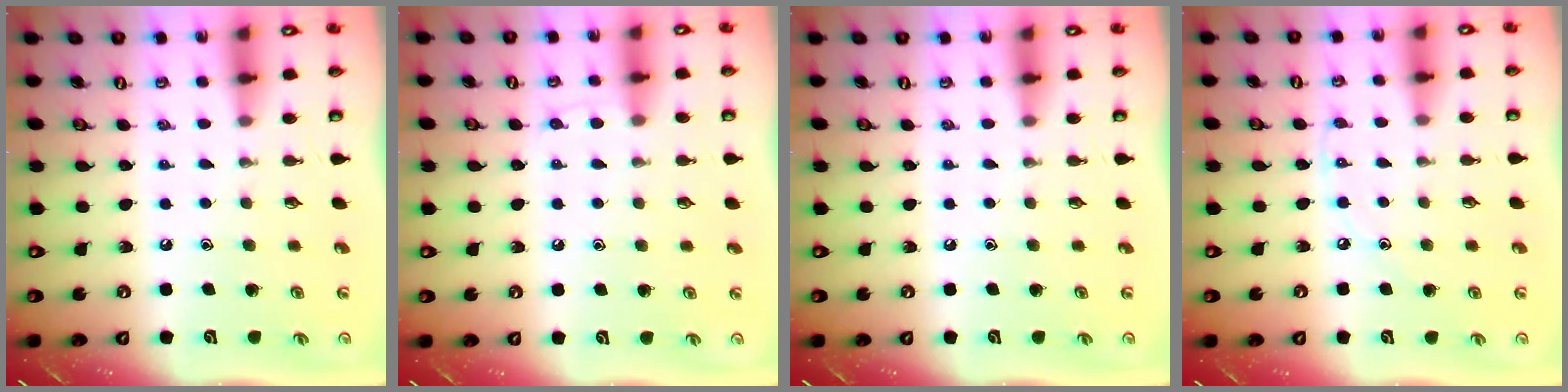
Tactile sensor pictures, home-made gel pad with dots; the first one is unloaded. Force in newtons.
{"total": 4.7, "press": 4.7, "slide": 0.6}
{"total": 0.0}
{"total": 4.3, "press": 4.3, "slide": 0.6}